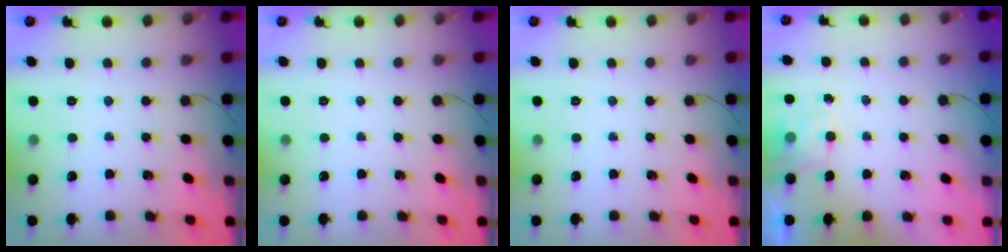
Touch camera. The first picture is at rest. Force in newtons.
{"total": 0.0}
{"total": 0.0}
{"total": 2.5, "press": 2.1, "slide": 1.4}